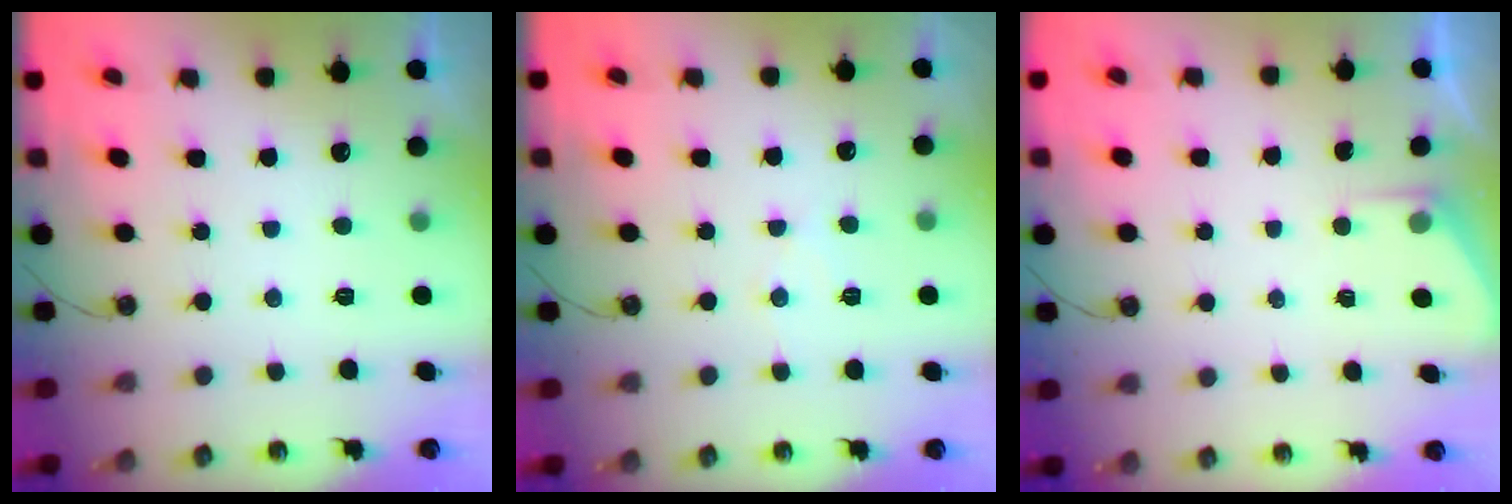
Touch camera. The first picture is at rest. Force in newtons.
{"total": 6.0, "press": 6.0, "slide": 0.7}
{"total": 2.3, "press": 2.3, "slide": 0.3}